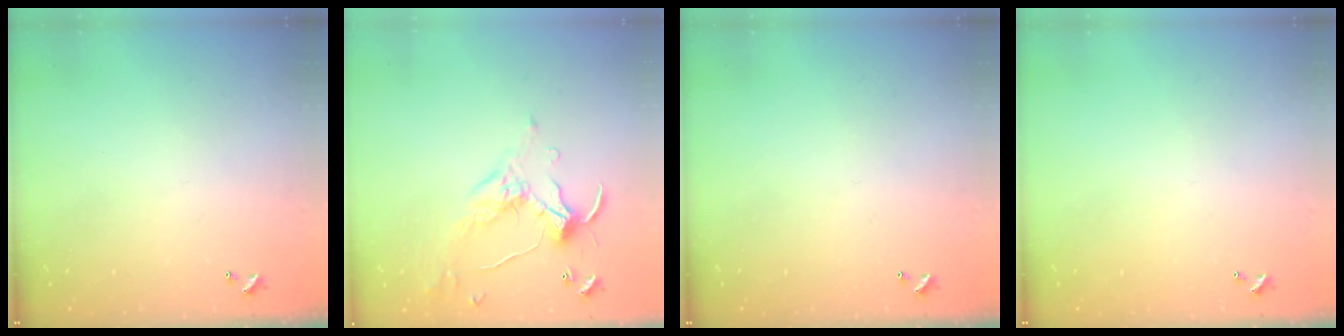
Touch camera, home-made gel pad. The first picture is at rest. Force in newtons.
{"total": 1.7, "press": 1.5, "slide": 0.8}
{"total": 0.0}
{"total": 0.0}